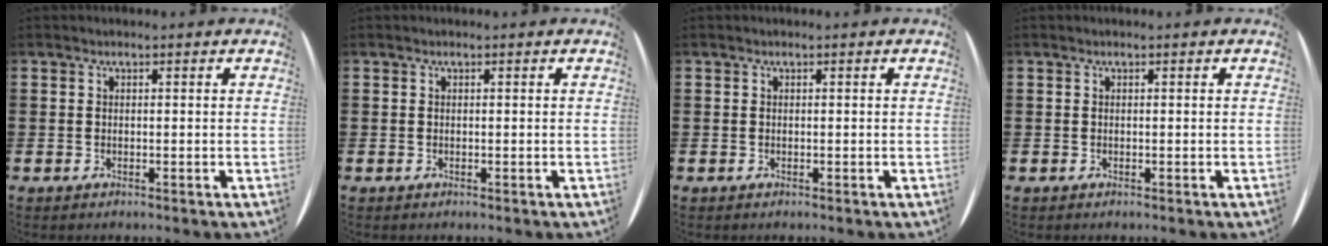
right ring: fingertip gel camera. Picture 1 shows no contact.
{"total": 0.0}
{"total": 0.0}
{"total": 0.0}